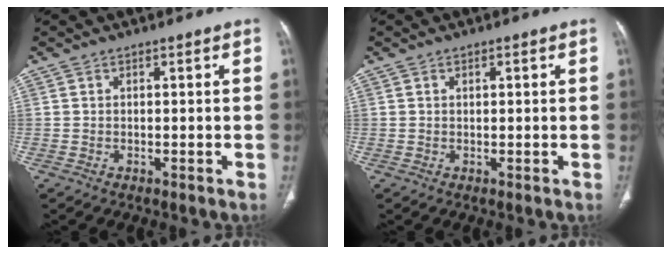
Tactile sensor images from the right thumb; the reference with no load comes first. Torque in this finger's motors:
{"motor_torque": [-0.02, -0.10, -0.17, 0.02, 0.06]}